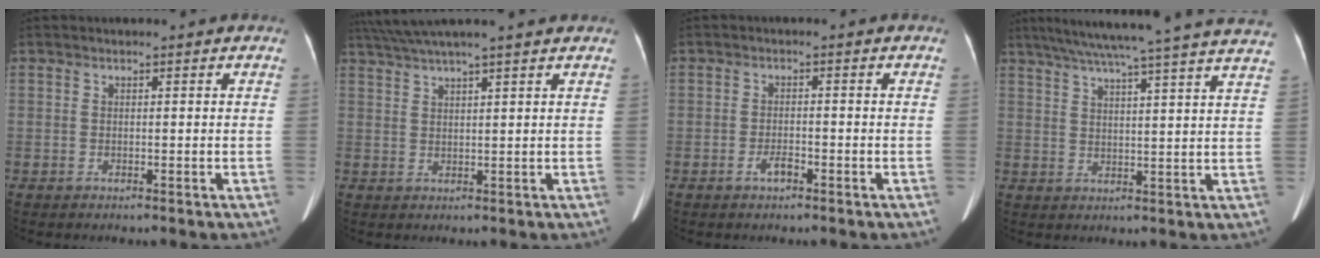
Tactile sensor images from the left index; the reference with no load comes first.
{"total": 9.6, "force": [8.3, -0.6, 4.8], "torque": [-0.084, 0.038, 0.122]}
{"total": 2.0, "force": [-1.4, 0.7, 1.3], "torque": [-0.027, 0.001, -0.023]}
{"total": 26.1, "force": [23.1, -0.6, 12.2], "torque": [-0.198, -0.011, 0.292]}